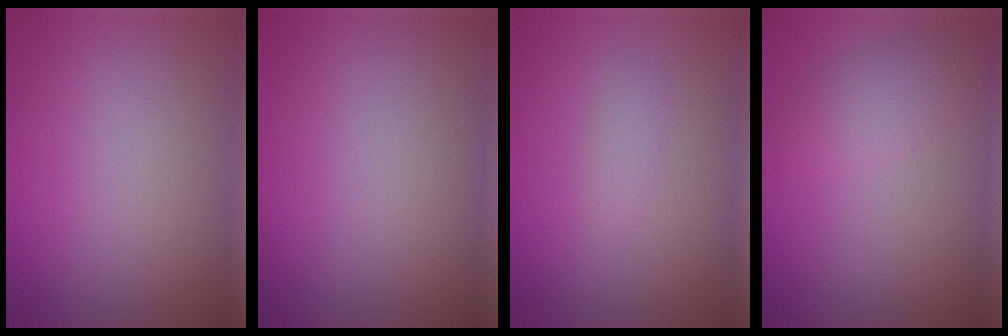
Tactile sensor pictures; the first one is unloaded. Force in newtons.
{"total": 0.0}
{"total": 1.0, "press": 1.0, "slide": 0.0}
{"total": 2.6, "press": 2.6, "slide": 0.2}